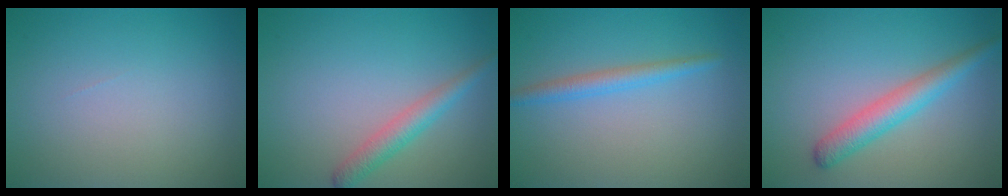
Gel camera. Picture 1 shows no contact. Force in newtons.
{"total": 2.5, "press": 2.5, "slide": 0.1}
{"total": 2.1, "press": 2.0, "slide": 0.2}
{"total": 3.3, "press": 3.3, "slide": 0.2}